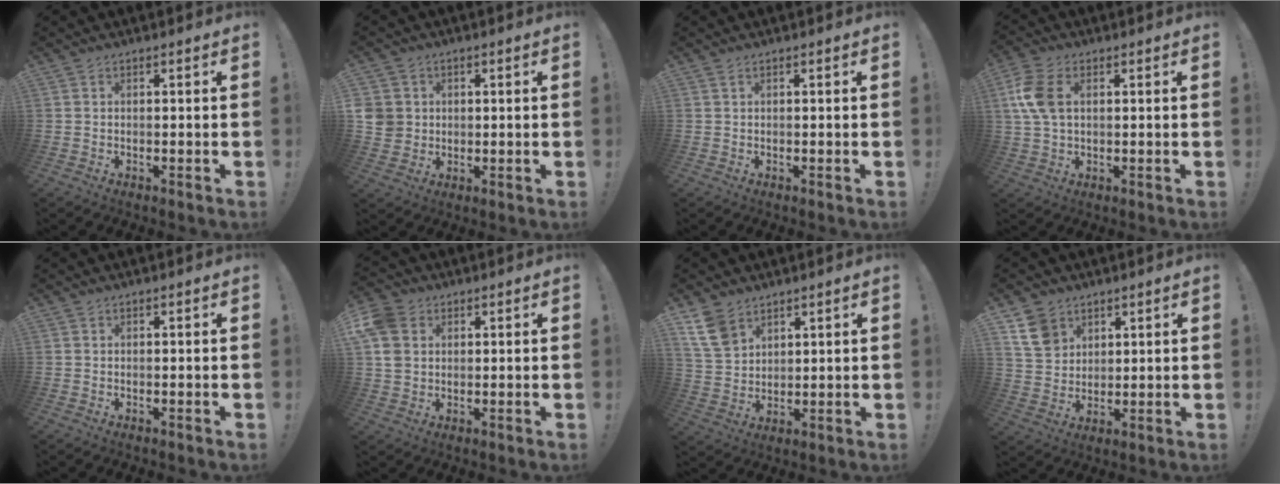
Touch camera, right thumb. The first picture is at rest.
{"total": 5.2, "force": [0.8, 5.0, 1.4], "torque": [-0.037, -0.001, 0.016]}
{"total": 0.5, "force": [0.2, 0.1, 0.5], "torque": [-0.010, 0.001, 0.004]}
{"total": 9.7, "force": [2.4, 6.2, 7.1], "torque": [-0.161, 0.005, 0.043]}
{"total": 0.0}
{"total": 9.2, "force": [2.7, 7.4, 4.8], "torque": [-0.094, -0.011, 0.054]}
{"total": 9.8, "force": [6.4, 6.2, 3.9], "torque": [-0.076, -0.028, 0.131]}
{"total": 9.2, "force": [5.4, 6.9, 2.7], "torque": [-0.040, -0.029, 0.111]}